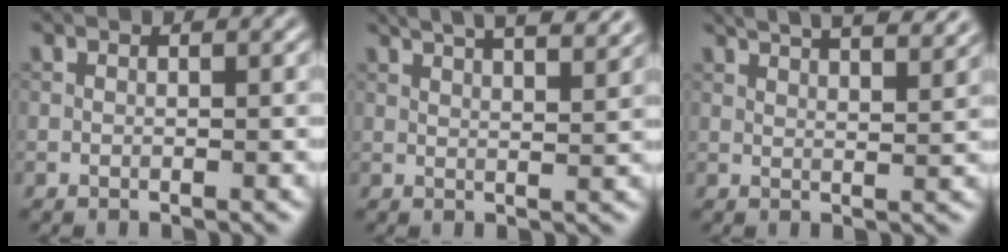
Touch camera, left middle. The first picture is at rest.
{"total": 8.9, "force": [6.4, 3.1, 5.4], "torque": [-0.039, 0.040, 0.053]}
{"total": 8.2, "force": [6.0, 2.7, 4.8], "torque": [-0.031, 0.035, 0.048]}